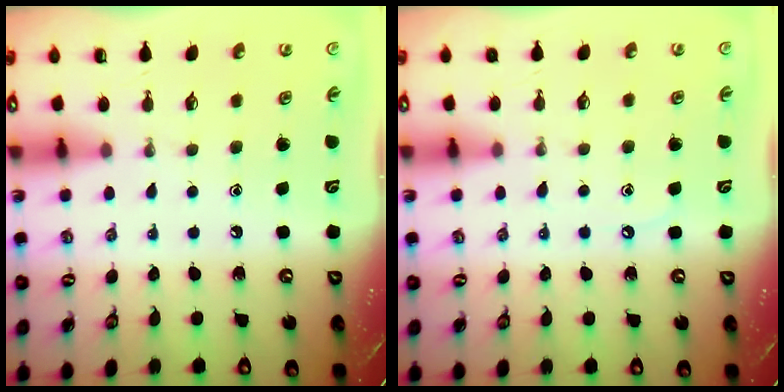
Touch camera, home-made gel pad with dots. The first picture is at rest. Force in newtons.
{"total": 5.3, "press": 5.2, "slide": 0.8}